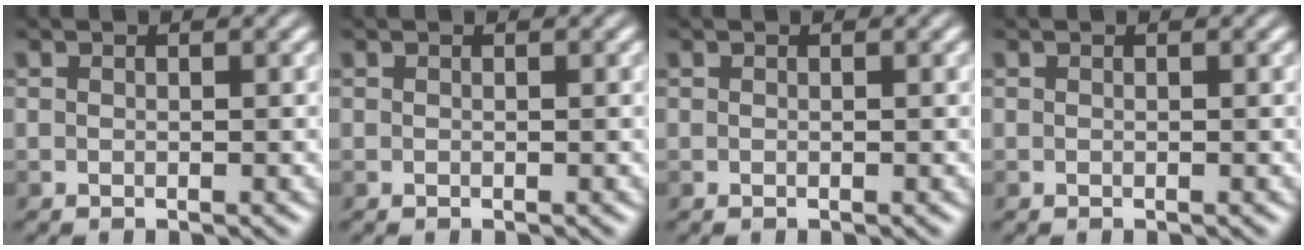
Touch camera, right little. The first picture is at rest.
{"total": 0.0}
{"total": 0.0}
{"total": 0.0}